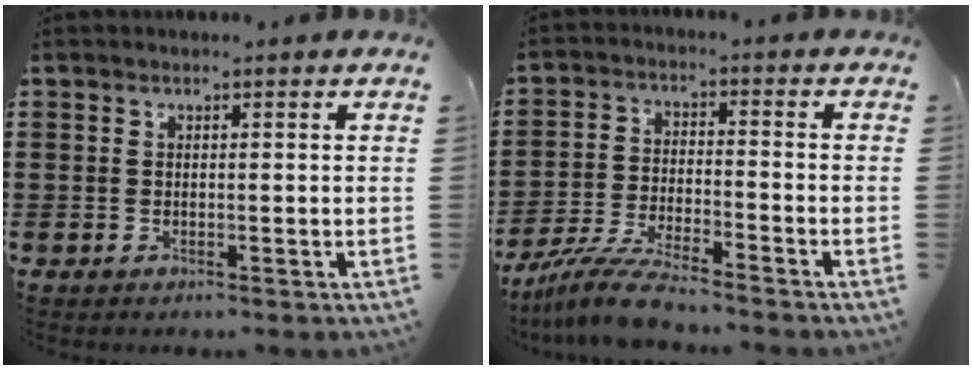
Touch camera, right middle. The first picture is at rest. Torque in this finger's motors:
{"motor_torque": [0.26, -0.11, 0.14, 0.08]}